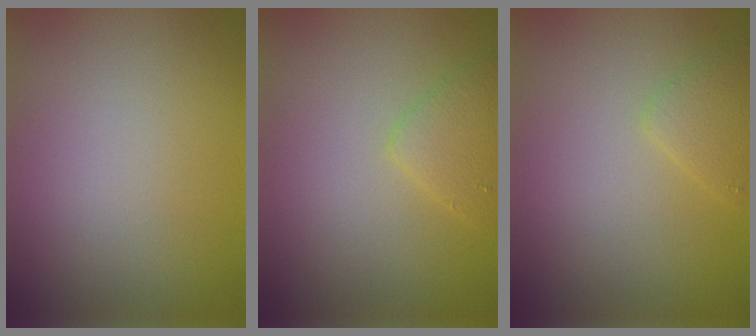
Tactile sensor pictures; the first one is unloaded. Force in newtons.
{"total": 2.2, "press": 2.2, "slide": 0.2}
{"total": 1.7, "press": 1.7, "slide": 0.1}